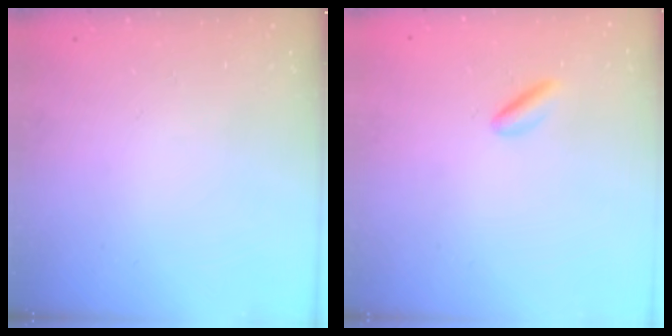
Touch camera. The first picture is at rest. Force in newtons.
{"total": 2.2, "press": 2.2, "slide": 0.5}